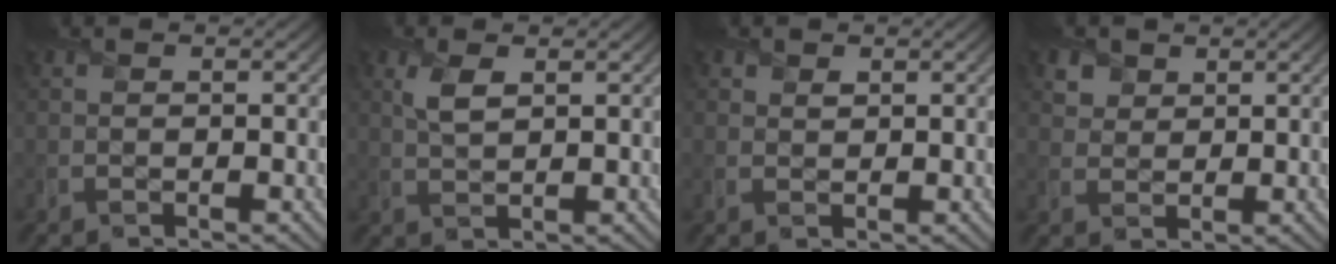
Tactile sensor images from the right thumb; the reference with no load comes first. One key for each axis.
{"total": 3.0, "fx": 1.3, "fy": 1.3, "fz": 2.4, "tx": -0.060, "ty": 0.003, "tz": 0.026}
{"total": 1.2, "fx": 0.8, "fy": 0.9, "fz": 0.4, "tx": -0.006, "ty": -0.004, "tz": 0.015}
{"total": 2.9, "fx": 1.9, "fy": 2.1, "fz": 0.7, "tx": -0.026, "ty": -0.010, "tz": 0.041}